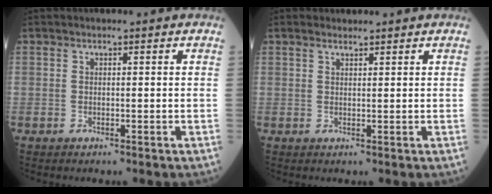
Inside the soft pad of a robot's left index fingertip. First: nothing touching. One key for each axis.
{"total": 1.3, "fx": 1.2, "fy": 0.3, "fz": 0.4, "tx": -0.014, "ty": 0.010, "tz": 0.023}